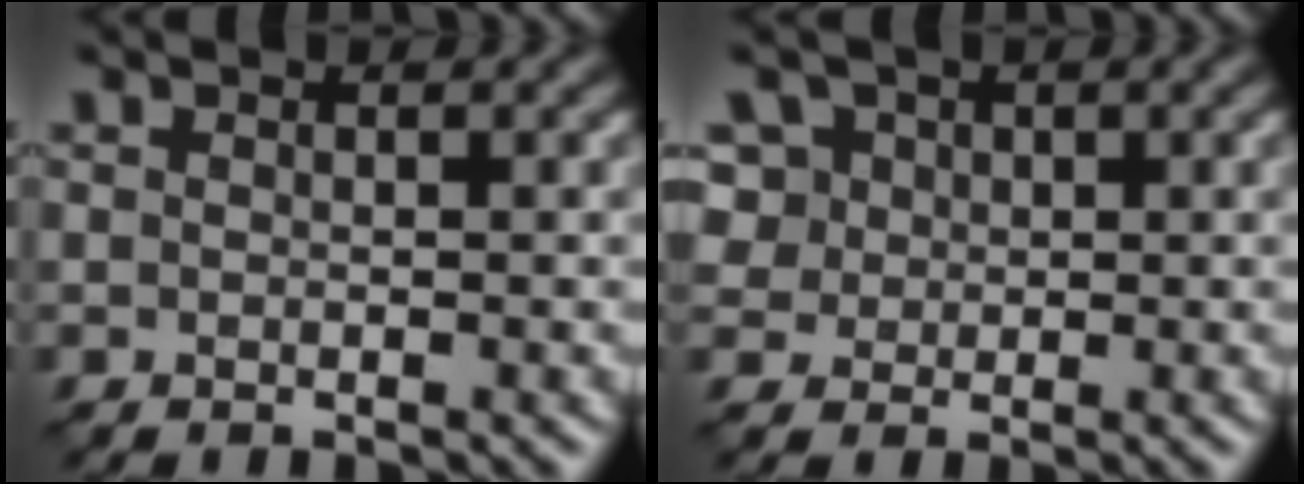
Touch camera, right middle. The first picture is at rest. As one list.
[{"total": 6.2, "force": [2.9, 5.0, 2.3], "torque": [-0.051, 0.023, 0.037]}]